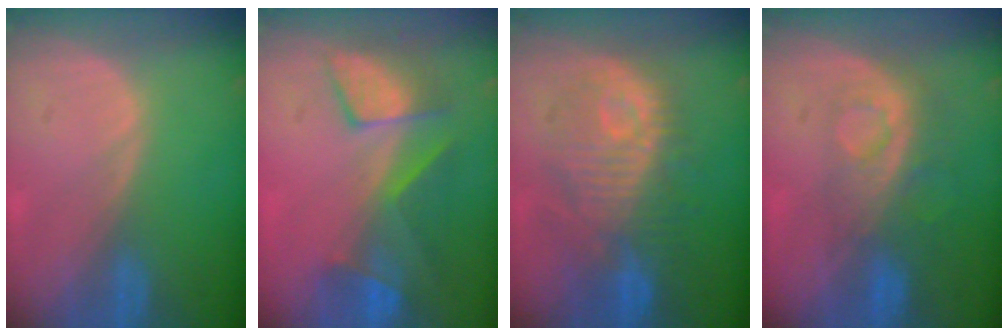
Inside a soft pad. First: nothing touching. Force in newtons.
{"total": 7.7, "press": 7.6, "slide": 1.4}
{"total": 10.5, "press": 10.2, "slide": 2.3}
{"total": 8.5, "press": 7.1, "slide": 4.6}